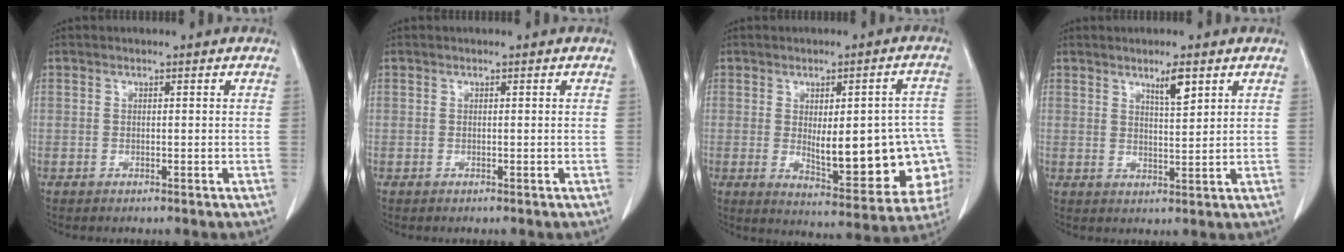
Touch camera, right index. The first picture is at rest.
{"total": 0.0}
{"total": 18.5, "force": [-2.1, 6.0, 17.4], "torque": [-0.159, 0.018, 0.001]}
{"total": 3.8, "force": [2.4, 0.5, 2.9], "torque": [-0.050, -0.004, 0.043]}